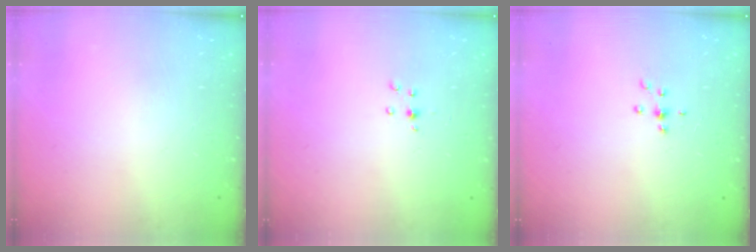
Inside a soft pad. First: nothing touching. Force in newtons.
{"total": 3.6, "press": 3.5, "slide": 0.9}
{"total": 3.9, "press": 3.9, "slide": 0.6}